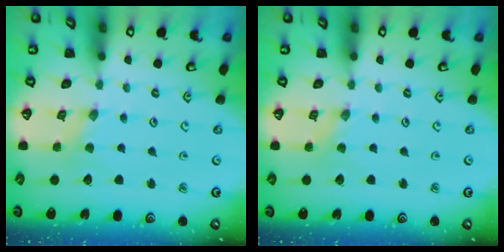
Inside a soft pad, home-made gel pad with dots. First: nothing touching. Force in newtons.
{"total": 0.0}